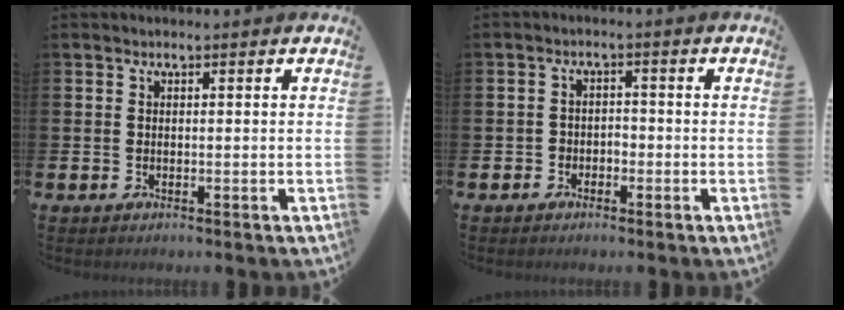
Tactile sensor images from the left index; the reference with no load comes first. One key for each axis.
{"total": 1.8, "fx": -1.3, "fy": 1.2, "fz": 0.2, "tx": -0.008, "ty": 0.004, "tz": -0.030}